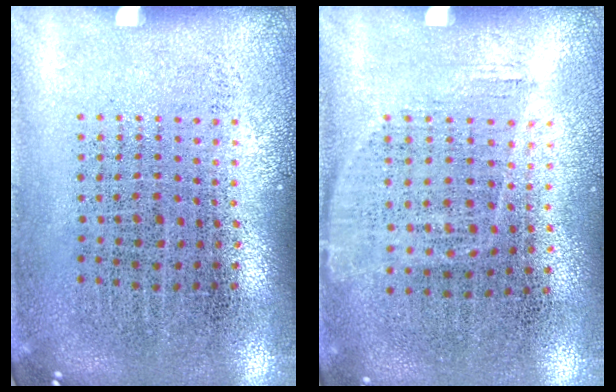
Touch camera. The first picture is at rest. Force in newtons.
{"total": 1.1, "press": 0.9, "slide": 0.7}